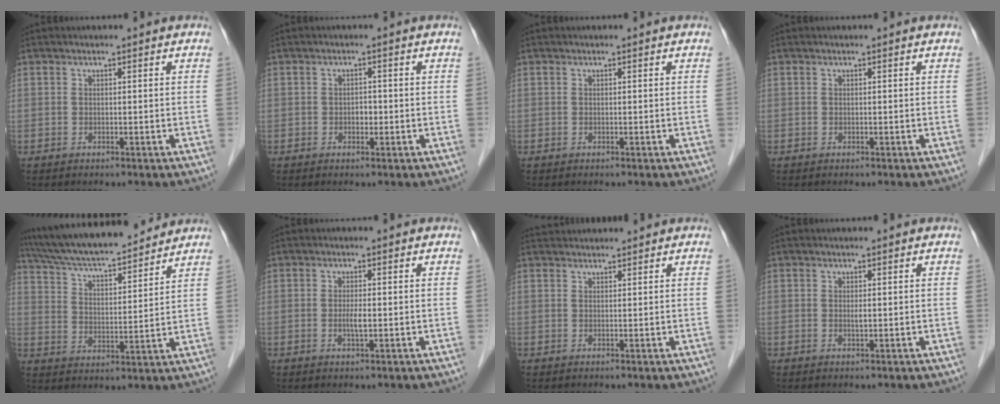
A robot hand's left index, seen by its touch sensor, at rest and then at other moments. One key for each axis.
{"total": 1.4, "fx": -0.4, "fy": 1.0, "fz": 1.0, "tx": -0.014, "ty": 0.004, "tz": -0.006}
{"total": 0.0}
{"total": 0.0}
{"total": 17.9, "fx": 16.2, "fy": 2.4, "fz": 7.2, "tx": -0.127, "ty": 0.025, "tz": 0.264}
{"total": 1.9, "fx": -0.2, "fy": 0.4, "fz": 1.8, "tx": -0.037, "ty": -0.001, "tz": -0.004}
{"total": 3.1, "fx": 3.0, "fy": 0.4, "fz": 0.3, "tx": -0.007, "ty": 0.034, "tz": 0.052}
{"total": 0.7, "fx": 0.1, "fy": 0.2, "fz": 0.7, "tx": -0.014, "ty": -0.002, "tz": 0.002}